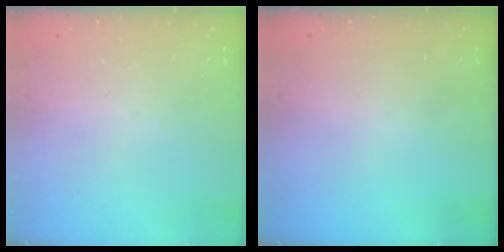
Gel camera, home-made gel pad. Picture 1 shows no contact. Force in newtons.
{"total": 0.0}